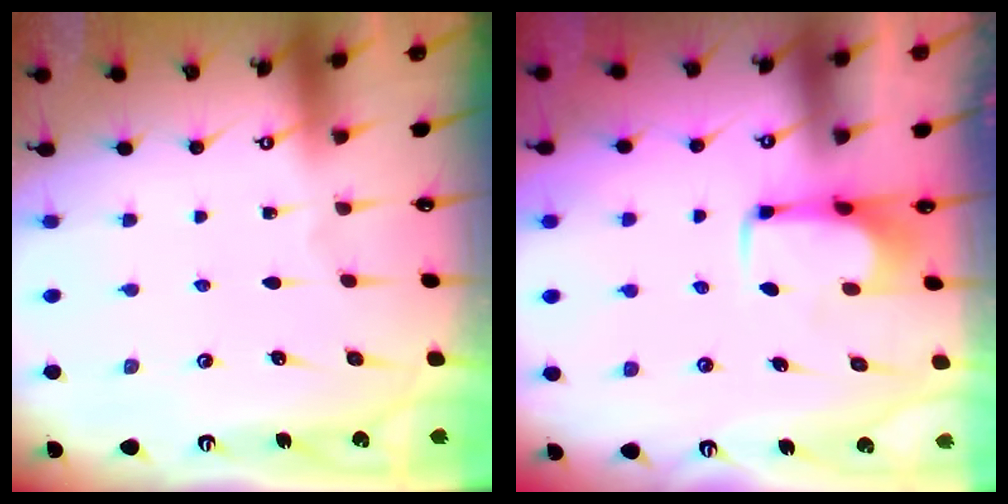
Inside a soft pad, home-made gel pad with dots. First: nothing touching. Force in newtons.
{"total": 2.1, "press": 2.0, "slide": 0.4}